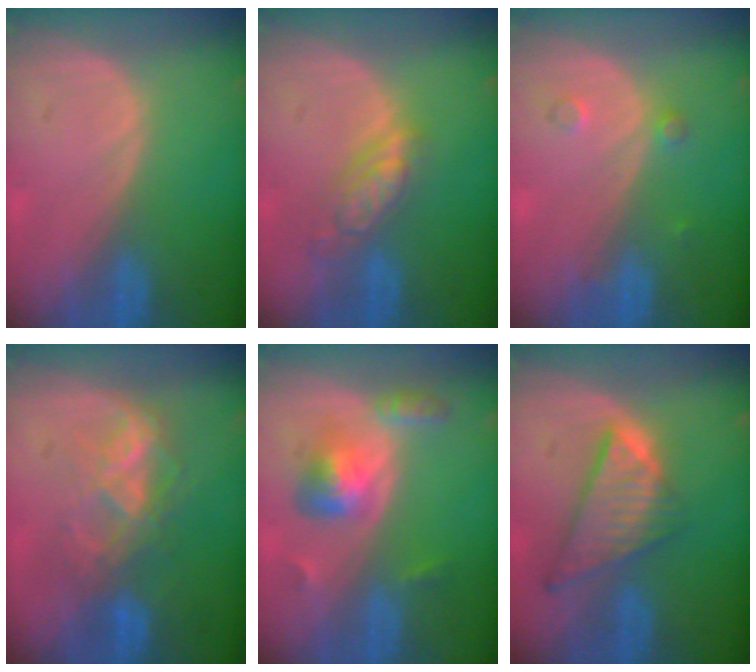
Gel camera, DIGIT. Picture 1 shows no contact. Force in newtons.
{"total": 5.8, "press": 5.1, "slide": 2.8}
{"total": 1.7, "press": 1.7, "slide": 0.3}
{"total": 6.5, "press": 6.4, "slide": 1.1}
{"total": 6.2, "press": 5.5, "slide": 2.8}
{"total": 8.6, "press": 7.3, "slide": 4.5}